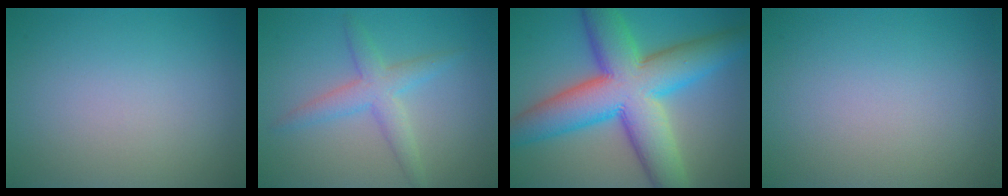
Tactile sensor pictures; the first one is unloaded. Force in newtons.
{"total": 3.2, "press": 3.2, "slide": 0.0}
{"total": 12.9, "press": 12.9, "slide": 0.2}
{"total": 0.0}